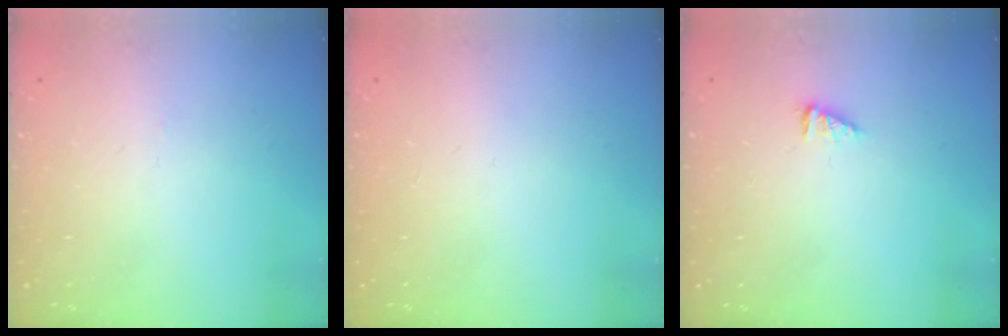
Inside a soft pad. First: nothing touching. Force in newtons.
{"total": 0.0}
{"total": 1.7, "press": 1.7, "slide": 0.2}